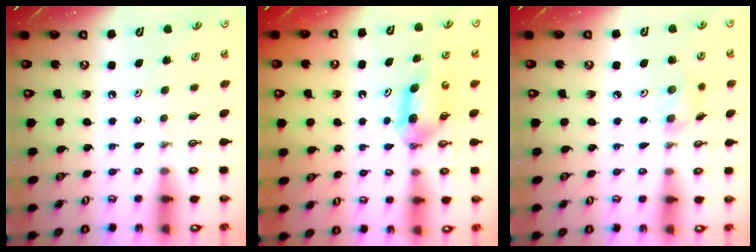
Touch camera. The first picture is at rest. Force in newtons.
{"total": 4.7, "press": 4.5, "slide": 1.1}
{"total": 6.1, "press": 5.8, "slide": 1.9}